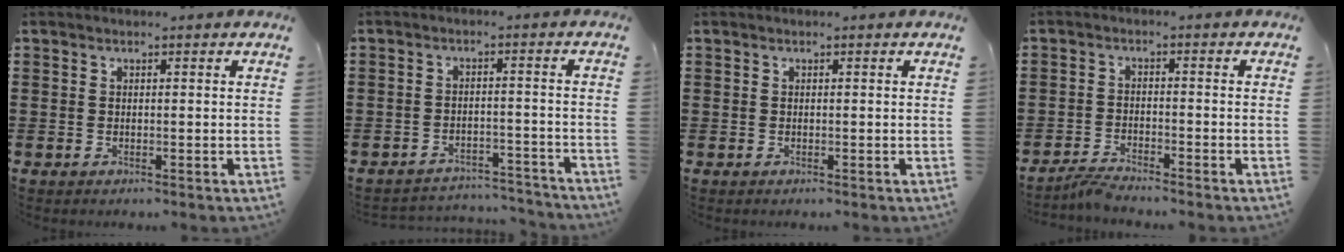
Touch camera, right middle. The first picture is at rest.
{"total": 3.7, "force": [-3.6, 0.4, 0.0], "torque": [-0.005, 0.003, -0.078]}
{"total": 0.0}
{"total": 2.6, "force": [-2.5, 0.0, 0.6], "torque": [-0.021, 0.000, -0.053]}